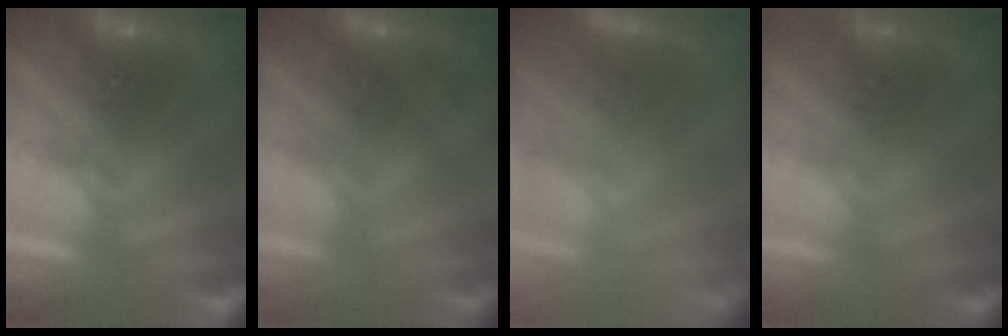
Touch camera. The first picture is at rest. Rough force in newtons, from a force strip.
{"total": 1.8}
{"total": 3.5}
{"total": 2.8}